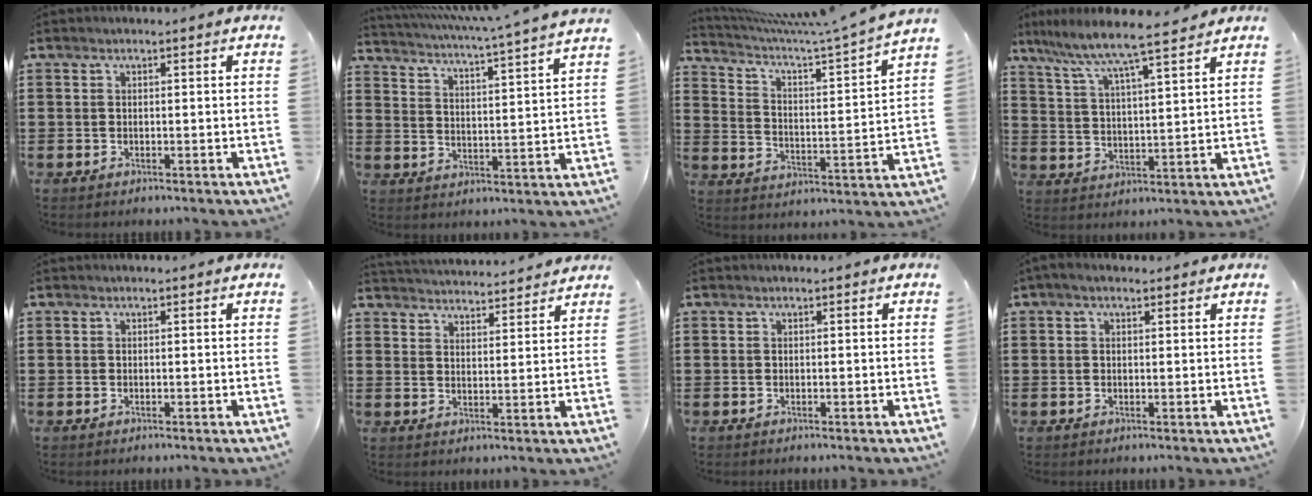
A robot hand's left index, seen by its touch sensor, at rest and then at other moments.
{"total": 4.4, "force": [4.0, -1.1, 1.7], "torque": [-0.053, -0.037, 0.059]}
{"total": 5.3, "force": [4.6, -0.4, 2.6], "torque": [-0.074, -0.044, 0.067]}
{"total": 6.8, "force": [6.1, -0.4, 3.0], "torque": [-0.086, -0.042, 0.098]}
{"total": 0.0}
{"total": 3.7, "force": [3.7, -0.2, -0.1], "torque": [-0.012, -0.022, 0.066]}
{"total": 0.0}
{"total": 1.1, "force": [0.6, 0.5, 0.8], "torque": [-0.016, 0.004, 0.010]}